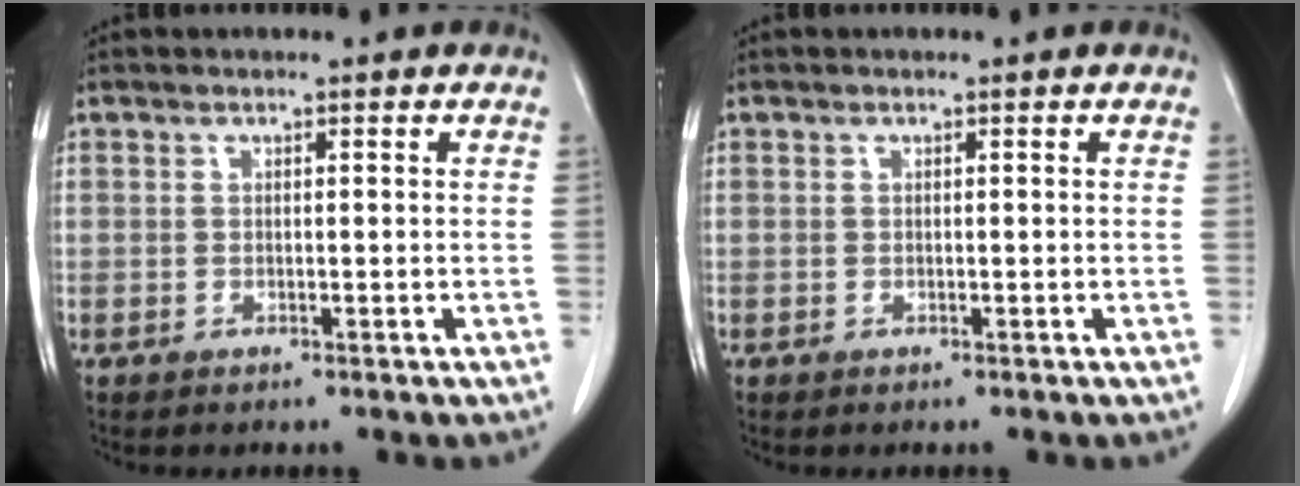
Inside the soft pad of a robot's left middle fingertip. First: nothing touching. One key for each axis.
{"total": 0.0}